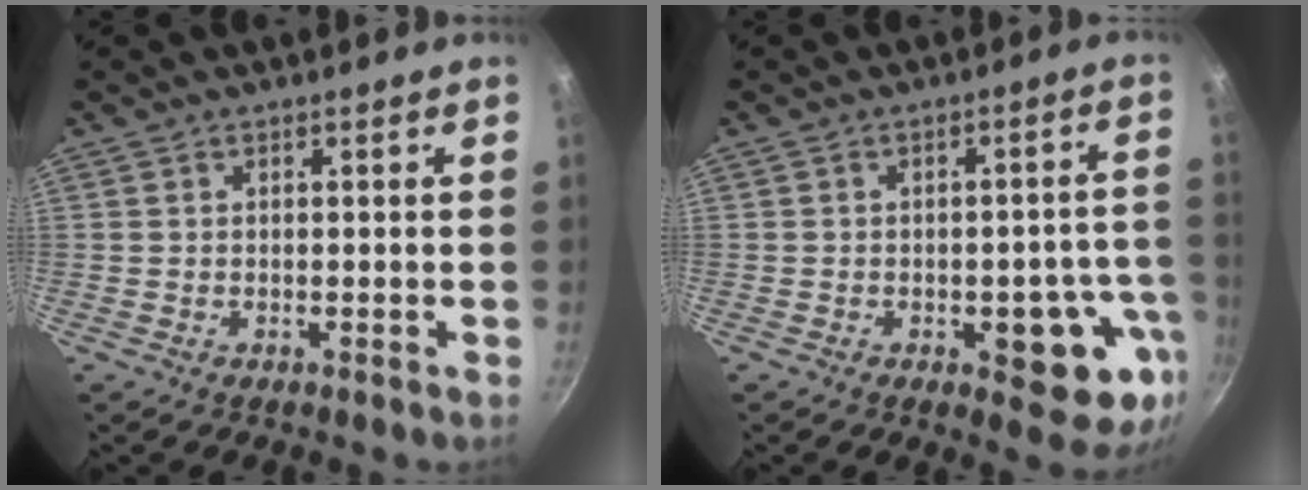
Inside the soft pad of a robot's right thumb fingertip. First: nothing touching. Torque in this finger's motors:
{"motor_torque": [1.32, 1.41, -0.09, 0.01, 0.18]}